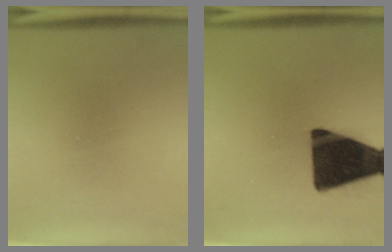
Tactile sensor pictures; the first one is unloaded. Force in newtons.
{"total": 16.6}